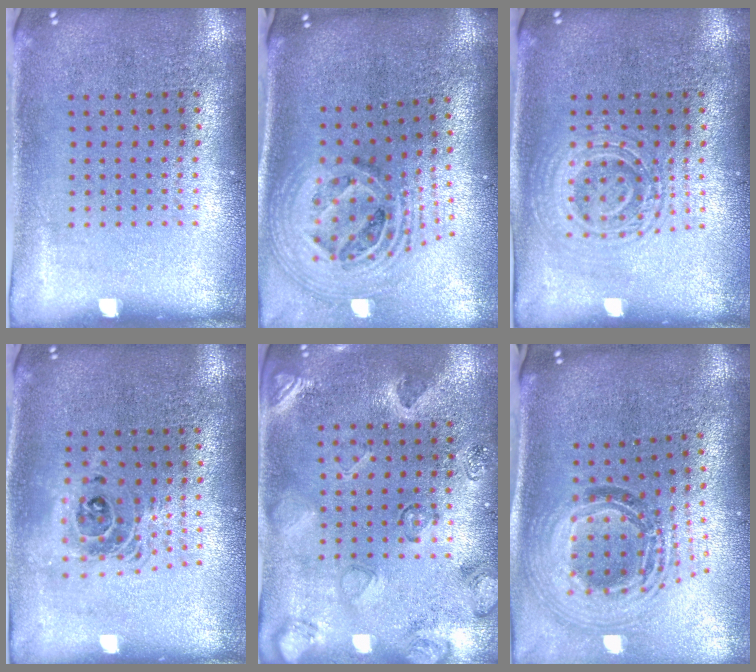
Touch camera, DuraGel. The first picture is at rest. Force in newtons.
{"total": 2.7, "press": 1.9, "slide": 1.9}
{"total": 1.8, "press": 1.7, "slide": 0.4}
{"total": 1.6, "press": 1.3, "slide": 0.8}
{"total": 2.3, "press": 1.9, "slide": 1.3}
{"total": 1.9, "press": 1.6, "slide": 1.0}